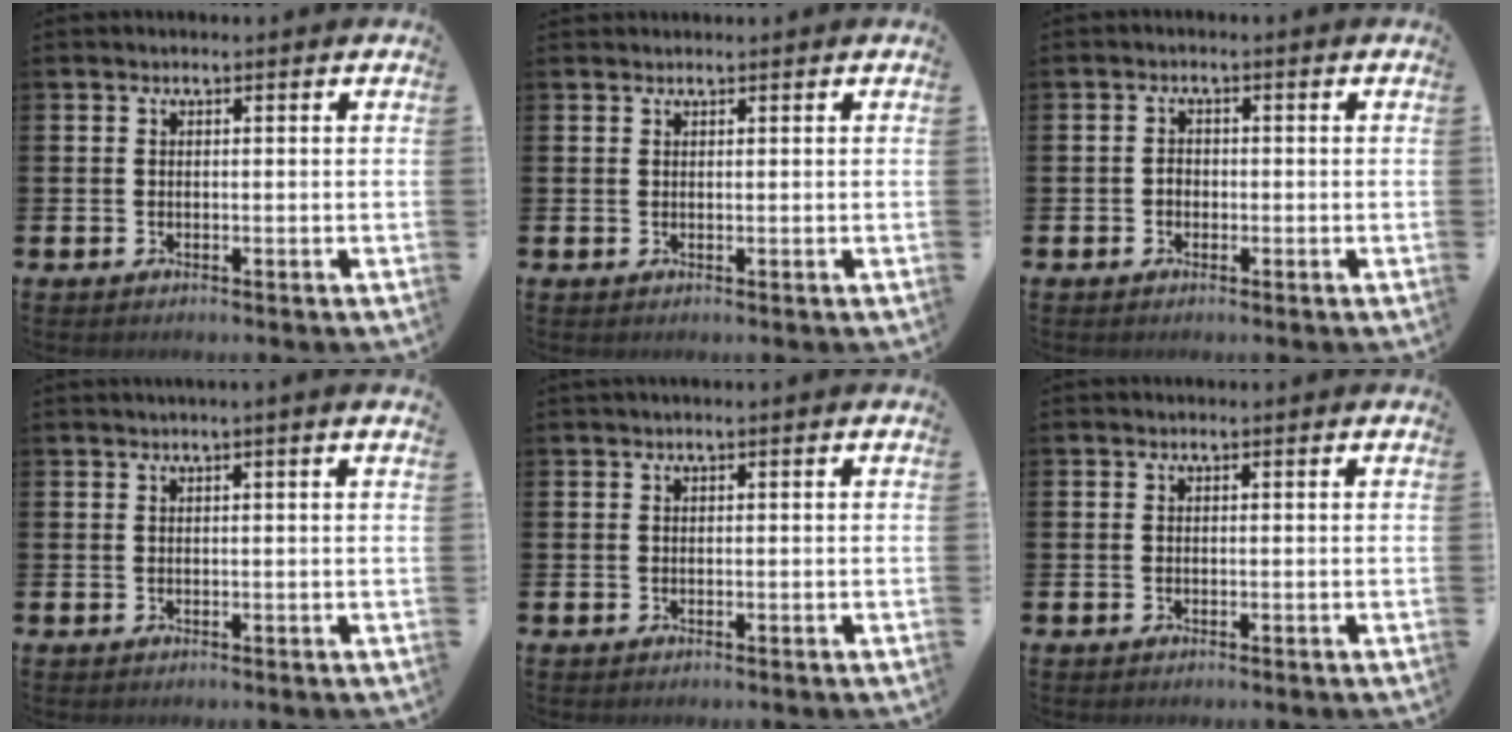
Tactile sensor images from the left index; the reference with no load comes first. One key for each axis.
{"total": 0.8, "fx": 0.8, "fy": 0.1, "fz": 0.0, "tx": 0.008, "ty": -0.002, "tz": 0.013}
{"total": 1.3, "fx": -0.4, "fy": 1.1, "fz": 0.5, "tx": -0.003, "ty": 0.002, "tz": -0.012}
{"total": 0.9, "fx": 0.5, "fy": -0.4, "fz": 0.6, "tx": -0.016, "ty": -0.001, "tz": 0.011}
{"total": 0.0}
{"total": 0.0}